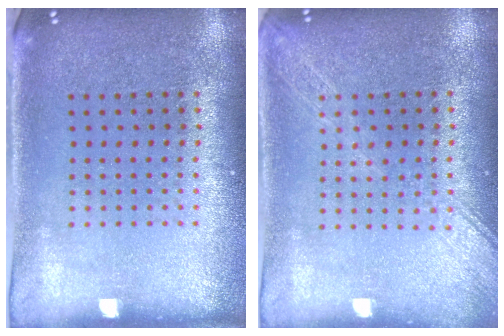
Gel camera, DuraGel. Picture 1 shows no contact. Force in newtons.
{"total": 1.6, "press": 1.5, "slide": 0.2}